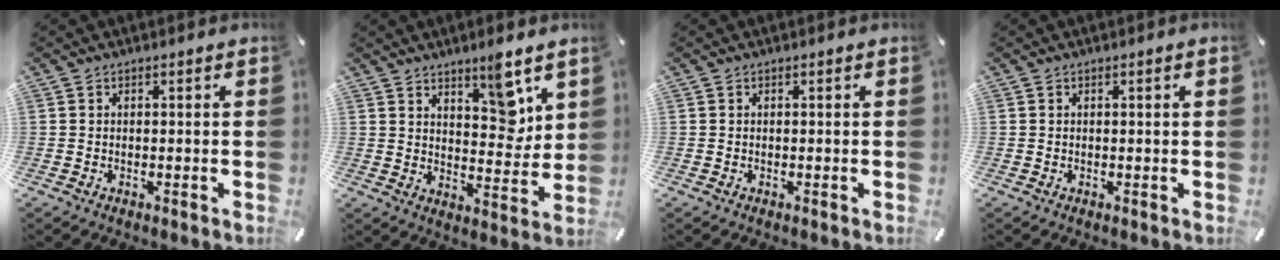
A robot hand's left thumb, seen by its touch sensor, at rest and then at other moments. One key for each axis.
{"total": 9.0, "fx": 6.6, "fy": 3.7, "fz": 4.9, "tx": -0.053, "ty": -0.050, "tz": 0.110}
{"total": 0.0}
{"total": 0.9, "fx": 0.1, "fy": 0.0, "fz": 0.8, "tx": -0.014, "ty": 0.000, "tz": 0.002}